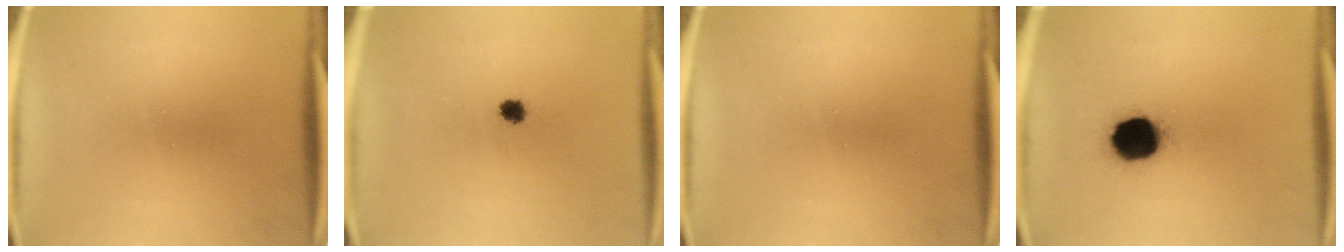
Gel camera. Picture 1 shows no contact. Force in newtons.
{"total": 2.4}
{"total": 0.0}
{"total": 13.3}